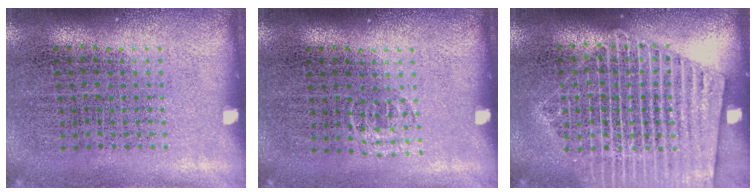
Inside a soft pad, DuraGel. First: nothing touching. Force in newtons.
{"total": 0.5, "press": 0.4, "slide": 0.3}
{"total": 2.0, "press": 2.0, "slide": 0.2}